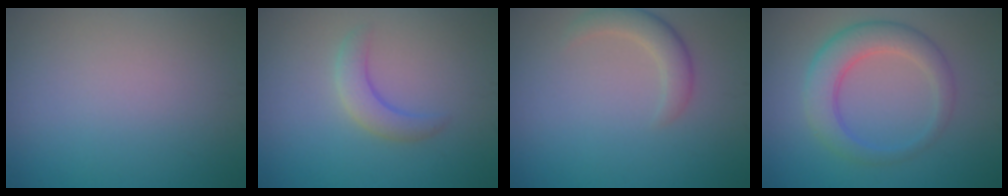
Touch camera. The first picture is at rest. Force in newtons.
{"total": 2.5, "press": 2.5, "slide": 0.2}
{"total": 2.5, "press": 2.5, "slide": 0.2}
{"total": 4.8, "press": 4.8, "slide": 0.1}